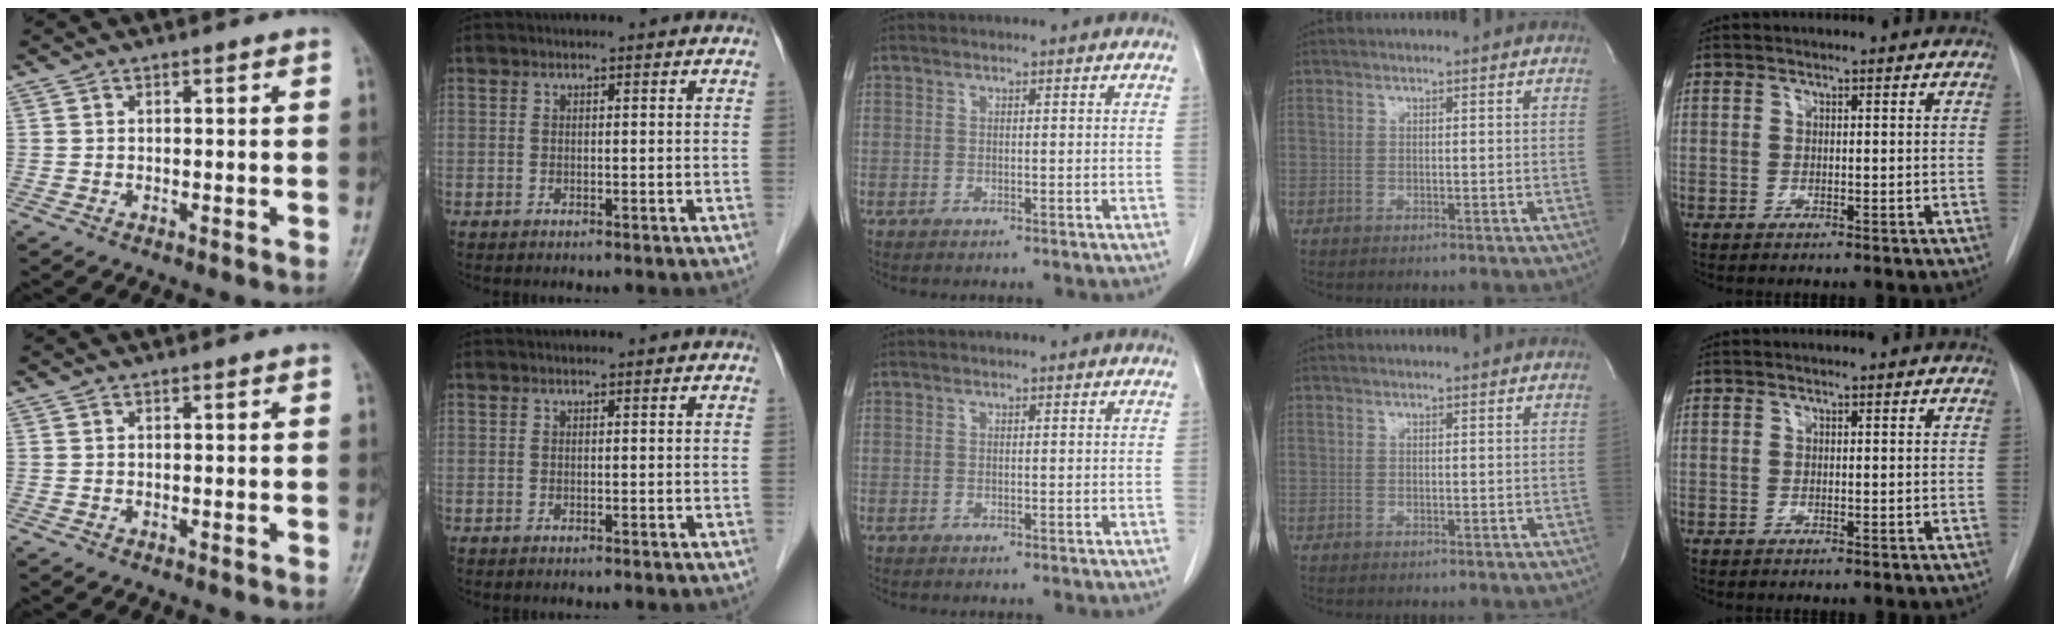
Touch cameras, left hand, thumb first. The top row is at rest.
{}